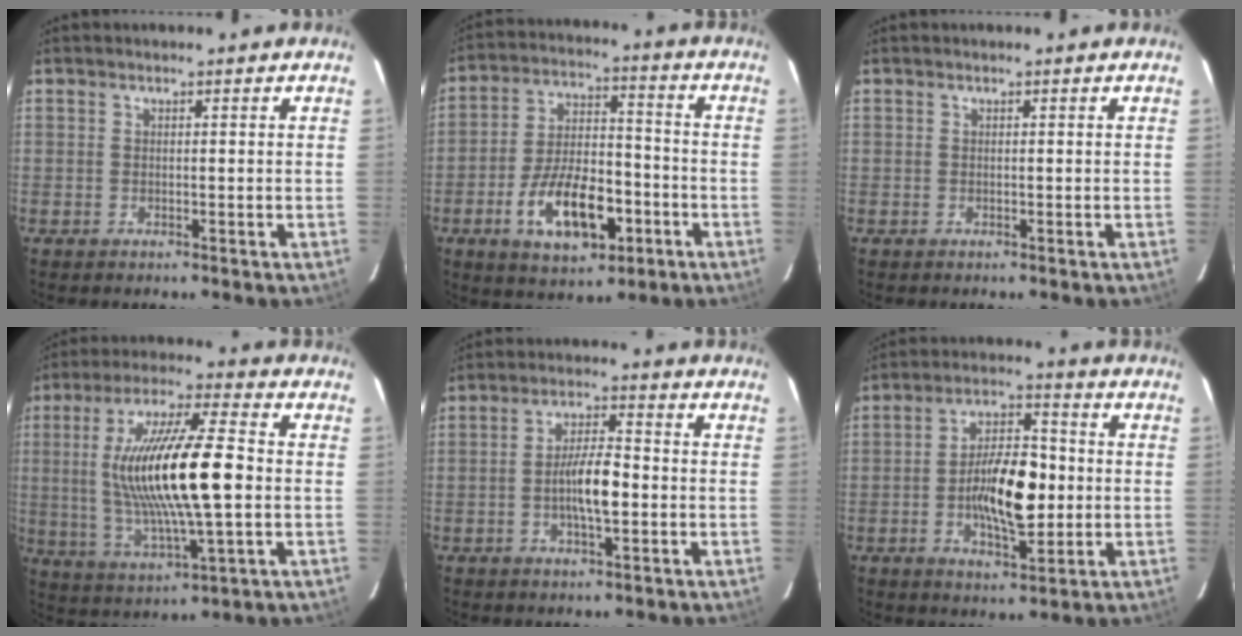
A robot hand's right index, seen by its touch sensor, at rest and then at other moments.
{"total": 15.2, "force": [-6.3, 7.2, 11.9], "torque": [-0.227, 0.008, -0.094]}
{"total": 0.0}
{"total": 19.2, "force": [0.2, 3.8, 18.8], "torque": [-0.352, -0.001, 0.012]}
{"total": 7.0, "force": [-1.5, 1.7, 6.6], "torque": [-0.123, 0.005, -0.025]}
{"total": 12.9, "force": [-1.6, 5.6, 11.5], "torque": [-0.202, 0.008, -0.024]}